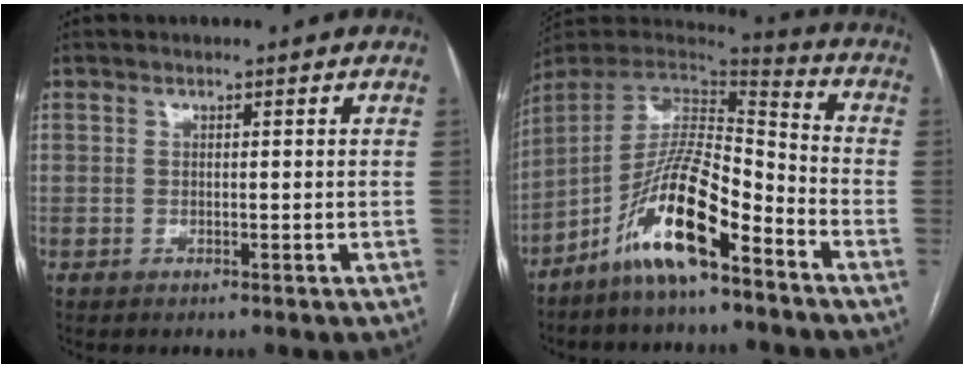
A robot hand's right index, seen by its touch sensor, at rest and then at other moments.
{"total": 14.2, "force": [-8.5, 2.8, 11.0], "torque": [-0.207, 0.007, -0.155]}